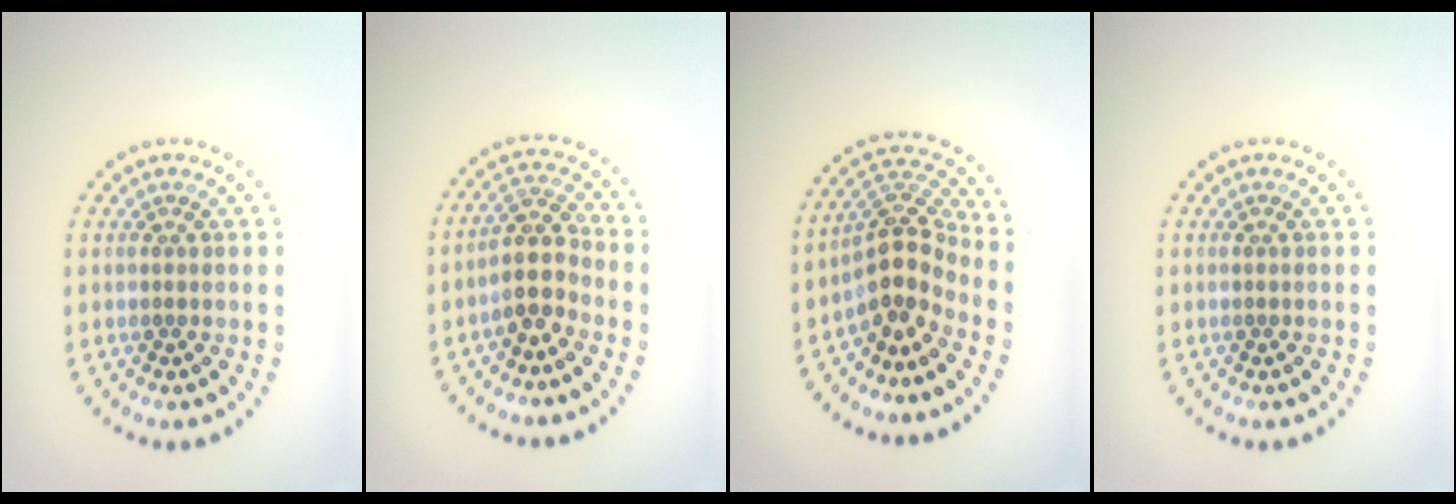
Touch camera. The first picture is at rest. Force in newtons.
{"total": 2.8, "press": 2.3, "slide": 1.6}
{"total": 4.0, "press": 2.9, "slide": 2.7}
{"total": 0.0}